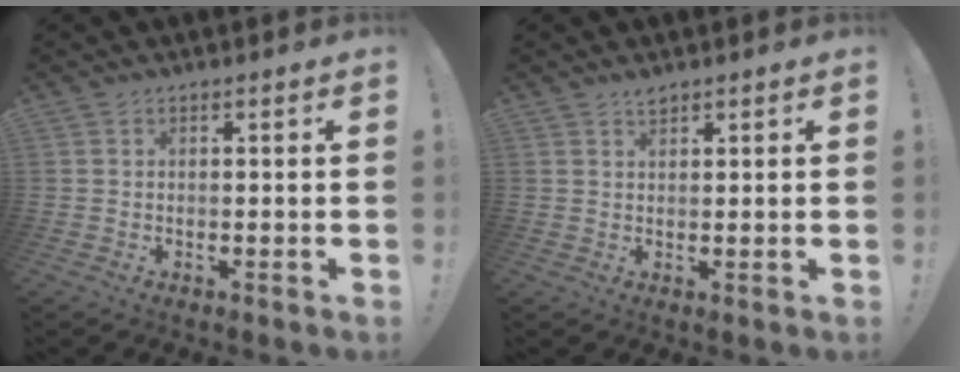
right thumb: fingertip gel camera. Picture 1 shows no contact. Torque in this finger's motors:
{"motor_torque": [-0.23, 0.03, 0.33, 0.00, -0.02]}